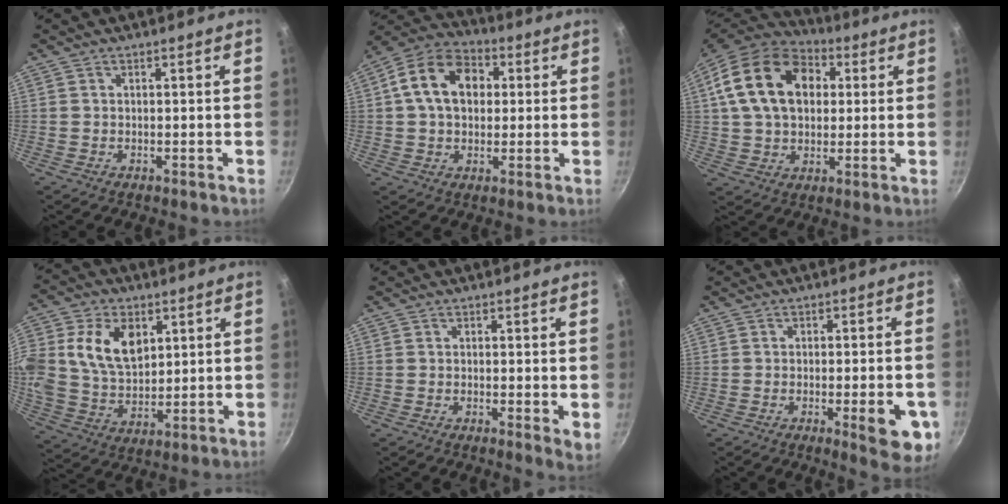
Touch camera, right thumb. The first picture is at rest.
{"total": 14.0, "force": [2.5, 10.3, 9.2], "torque": [-0.130, 0.023, 0.025]}
{"total": 19.9, "force": [5.0, 14.1, 13.2], "torque": [-0.210, 0.016, 0.078]}
{"total": 15.8, "force": [4.5, 11.0, 10.4], "torque": [-0.185, -0.006, 0.085]}
{"total": 2.9, "force": [0.0, 0.7, 2.8], "torque": [-0.035, -0.010, -0.004]}
{"total": 9.1, "force": [-3.0, 2.3, 8.2], "torque": [-0.085, 0.006, -0.035]}